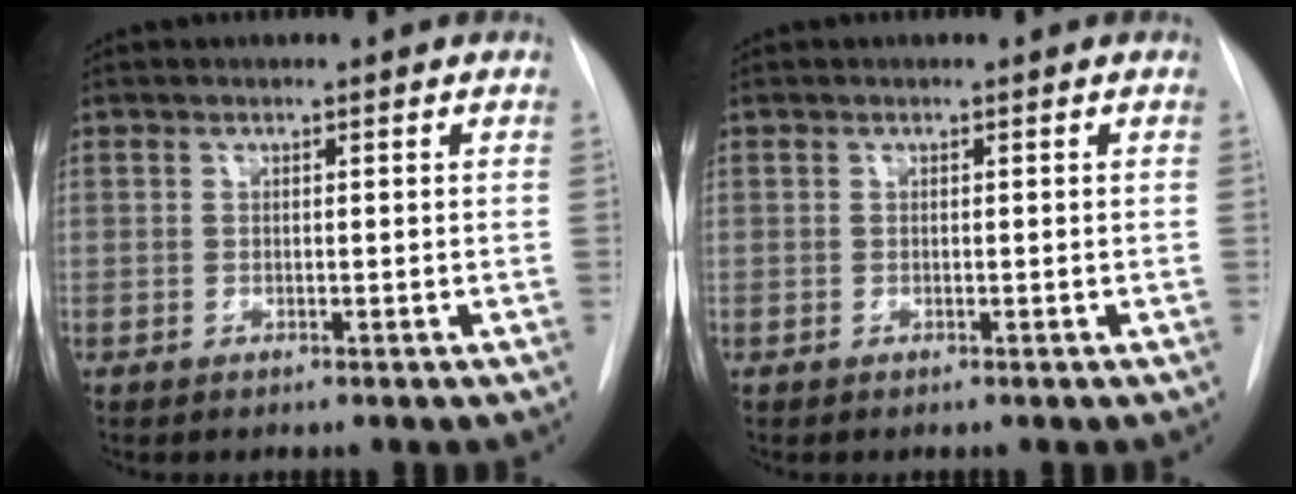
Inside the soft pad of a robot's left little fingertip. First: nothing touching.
{"total": 0.0}